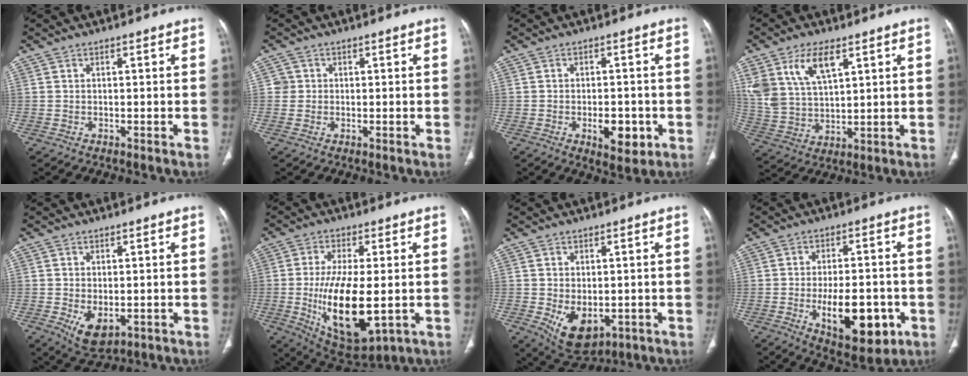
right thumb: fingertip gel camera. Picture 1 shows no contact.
{"total": 1.9, "force": [0.2, 1.8, 0.0], "torque": [0.013, 0.006, 0.000]}
{"total": 6.7, "force": [-2.1, 3.6, 5.3], "torque": [-0.059, 0.004, -0.021]}
{"total": 12.1, "force": [6.1, 6.1, 8.5], "torque": [-0.166, -0.017, 0.131]}
{"total": 6.0, "force": [-1.4, 3.6, 4.6], "torque": [-0.078, -0.009, -0.009]}
{"total": 17.1, "force": [-2.5, 7.0, 15.4], "torque": [-0.271, -0.022, -0.022]}
{"total": 8.8, "force": [-2.0, 5.6, 6.5], "torque": [-0.091, -0.011, -0.011]}
{"total": 14.6, "force": [-4.2, 7.0, 12.0], "torque": [-0.155, 0.008, -0.049]}